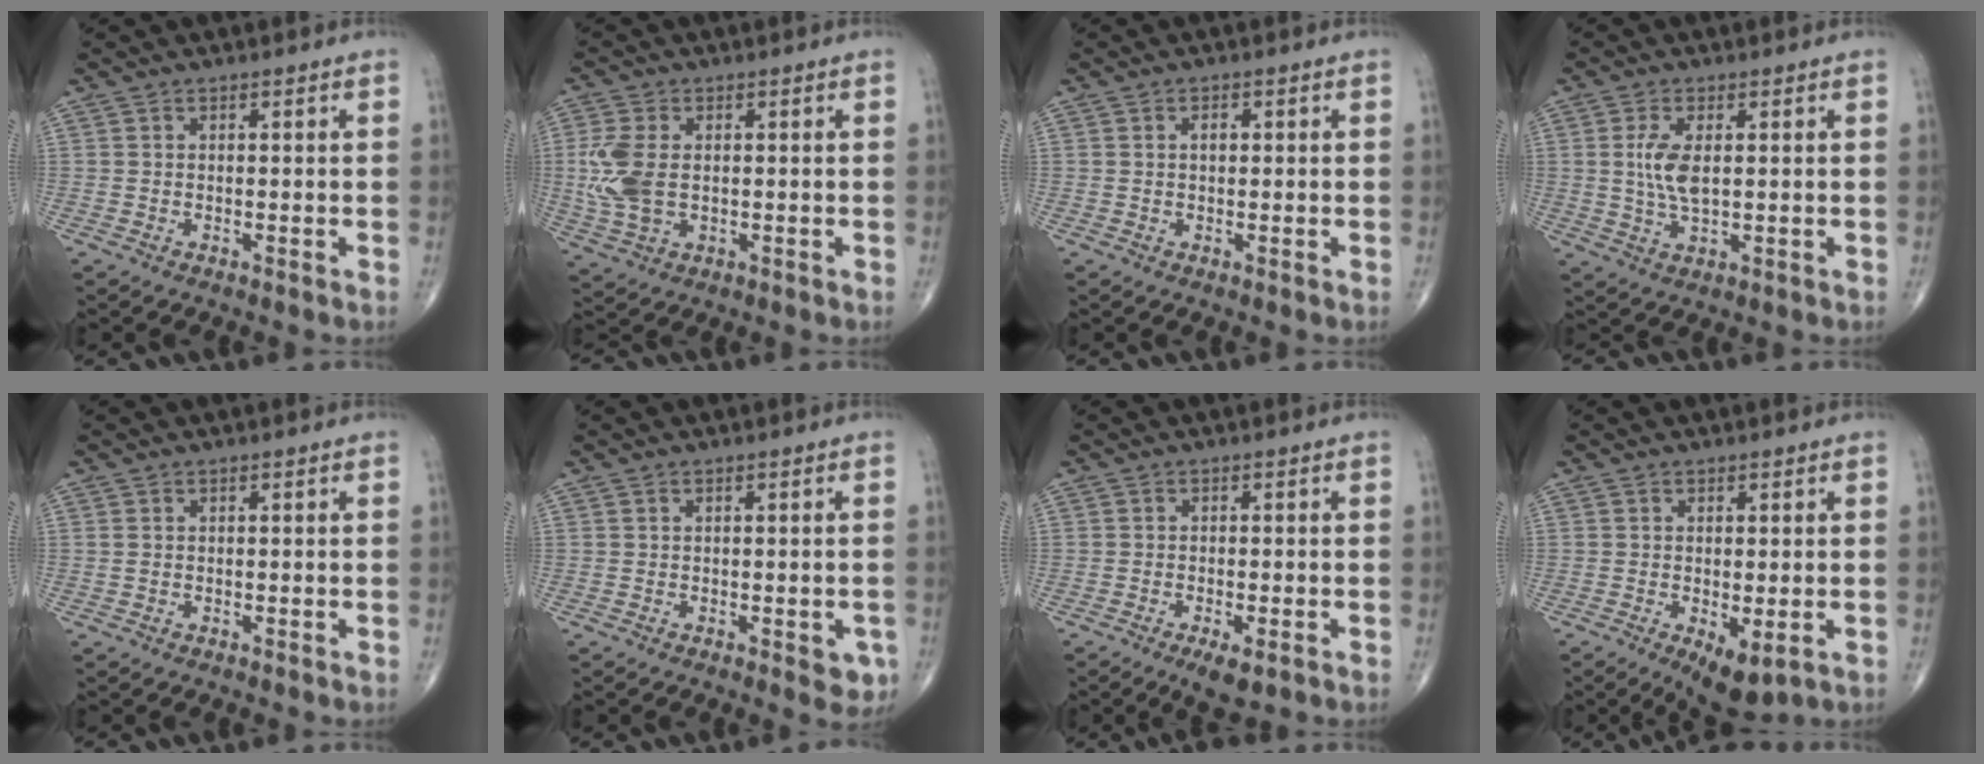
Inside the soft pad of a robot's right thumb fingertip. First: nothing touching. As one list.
[{"total": 8.7, "force": [0.3, 5.4, 6.8], "torque": [-0.164, -0.002, 0.011]}, {"total": 1.7, "force": [0.3, 1.0, 1.3], "torque": [-0.020, 0.002, 0.005]}, {"total": 6.1, "force": [0.9, 2.7, 5.4], "torque": [-0.114, -0.006, 0.019]}, {"total": 0.7, "force": [0.0, 0.5, 0.4], "torque": [-0.012, 0.003, 0.003]}, {"total": 3.6, "force": [-1.2, 1.7, 2.9], "torque": [-0.013, -0.002, -0.012]}, {"total": 4.3, "force": [-2.2, 1.5, 3.4], "torque": [-0.056, -0.005, -0.030]}, {"total": 6.4, "force": [-2.0, 2.7, 5.5], "torque": [-0.084, -0.014, -0.020]}]